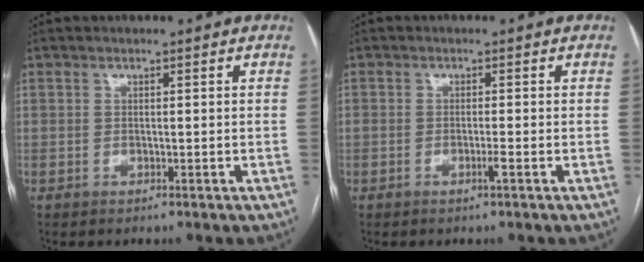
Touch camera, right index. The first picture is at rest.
{"total": 1.1, "force": [-0.6, -0.1, 1.0], "torque": [-0.018, -0.001, -0.010]}